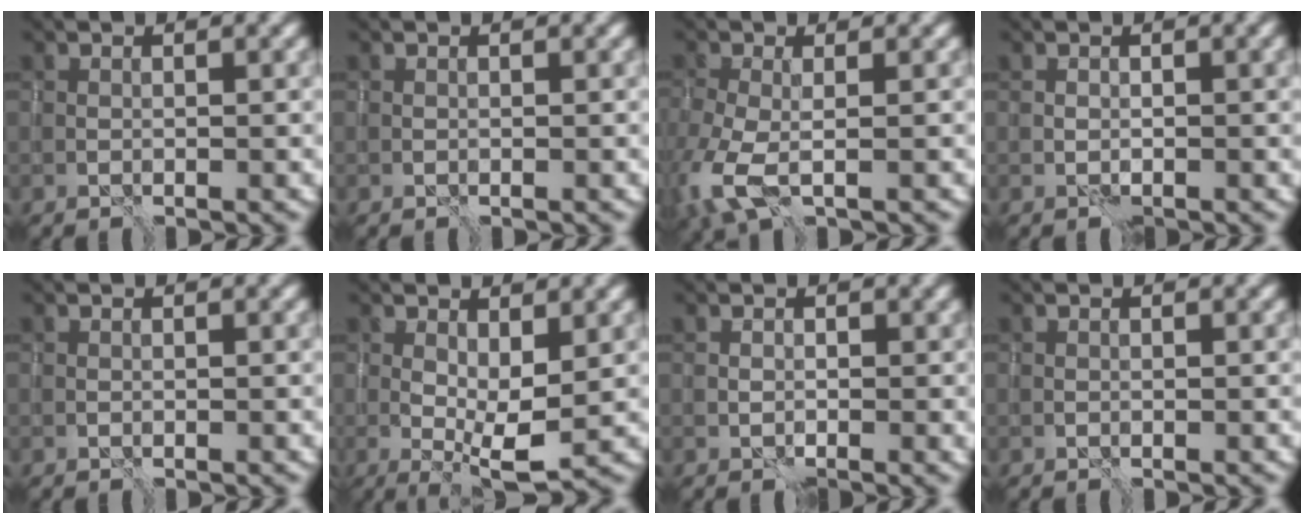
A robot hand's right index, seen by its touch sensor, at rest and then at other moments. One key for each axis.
{"total": 0.0}
{"total": 5.2, "fx": -1.8, "fy": 2.3, "fz": 4.2, "tx": -0.118, "ty": -0.017, "tz": -0.042}
{"total": 0.6, "fx": 0.2, "fy": 0.1, "fz": 0.6, "tx": -0.009, "ty": 0.002, "tz": 0.001}
{"total": 0.0}
{"total": 4.4, "fx": 0.1, "fy": 1.4, "fz": 4.2, "tx": -0.072, "ty": -0.007, "tz": 0.003}
{"total": 1.6, "fx": -0.2, "fy": 1.3, "fz": 1.0, "tx": -0.014, "ty": -0.007, "tz": 0.000}
{"total": 0.0}